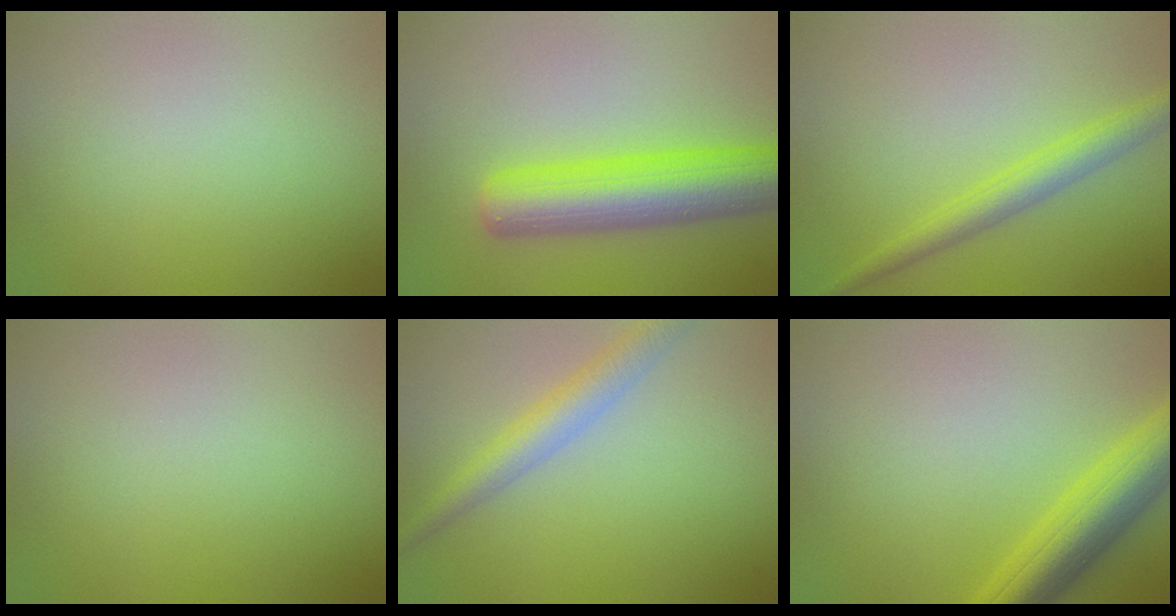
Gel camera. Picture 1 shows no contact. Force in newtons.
{"total": 7.6, "press": 7.6, "slide": 0.2}
{"total": 2.9, "press": 2.9, "slide": 0.2}
{"total": 0.0}
{"total": 3.1, "press": 3.1, "slide": 0.2}
{"total": 6.0, "press": 6.0, "slide": 0.3}